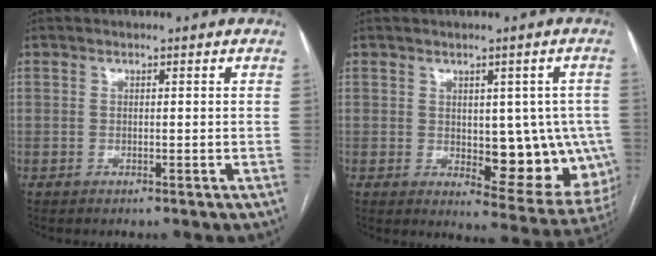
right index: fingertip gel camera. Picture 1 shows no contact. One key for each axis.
{"total": 12.0, "fx": -0.8, "fy": 5.7, "fz": 10.5, "tx": -0.103, "ty": 0.003, "tz": 0.005}